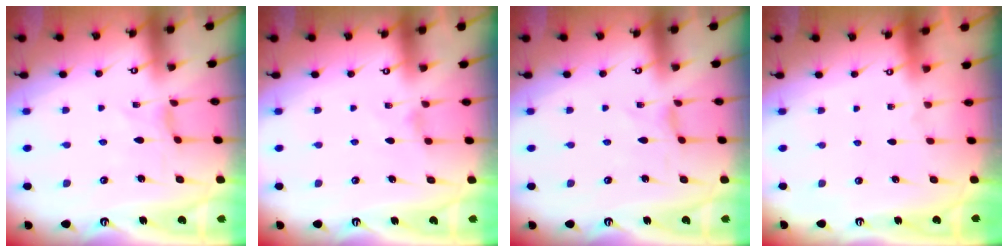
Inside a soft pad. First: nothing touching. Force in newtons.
{"total": 1.8, "press": 1.7, "slide": 0.3}
{"total": 0.0}
{"total": 0.0}